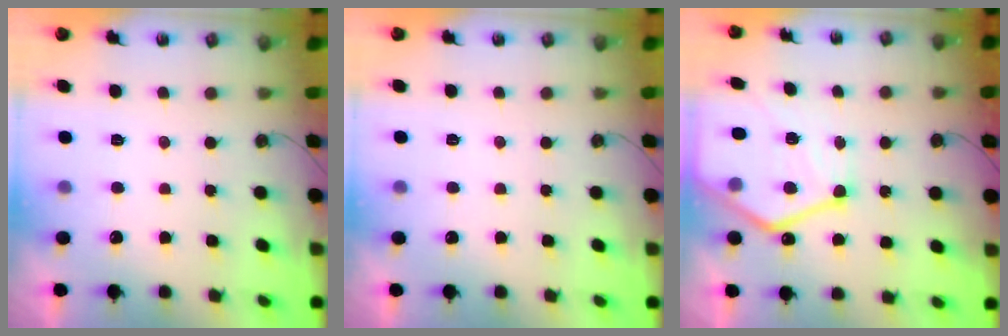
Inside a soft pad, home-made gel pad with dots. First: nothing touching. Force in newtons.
{"total": 2.8, "press": 2.8, "slide": 0.5}
{"total": 16.4, "press": 16.4, "slide": 1.0}